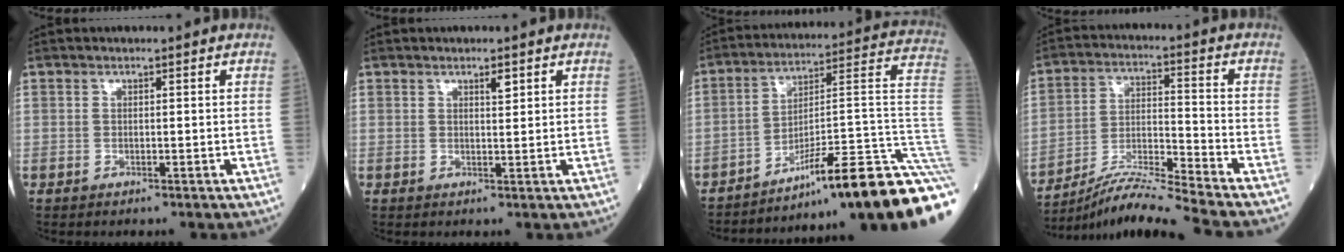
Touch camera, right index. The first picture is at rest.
{"total": 1.5, "force": [0.9, 0.3, 1.1], "torque": [-0.018, -0.002, 0.014]}
{"total": 24.6, "force": [-17.2, -0.1, 17.5], "torque": [-0.127, 0.022, -0.255]}
{"total": 11.4, "force": [-10.4, -2.7, 4.0], "torque": [-0.074, -0.002, -0.188]}